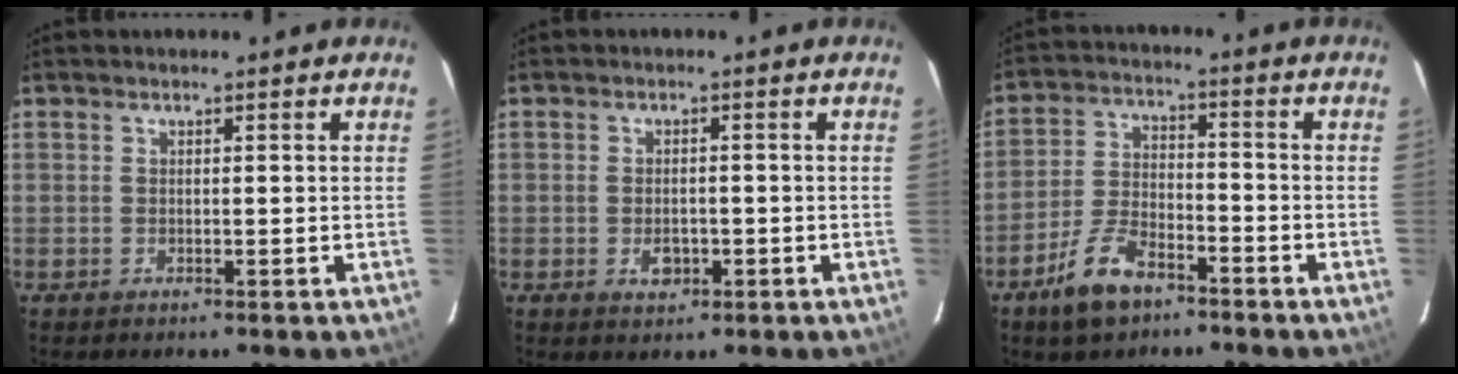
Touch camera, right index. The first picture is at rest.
{"total": 3.1, "force": [-1.1, 2.2, 1.9], "torque": [-0.035, -0.001, -0.015]}
{"total": 9.4, "force": [-6.4, 4.2, 5.4], "torque": [-0.122, 0.004, -0.117]}